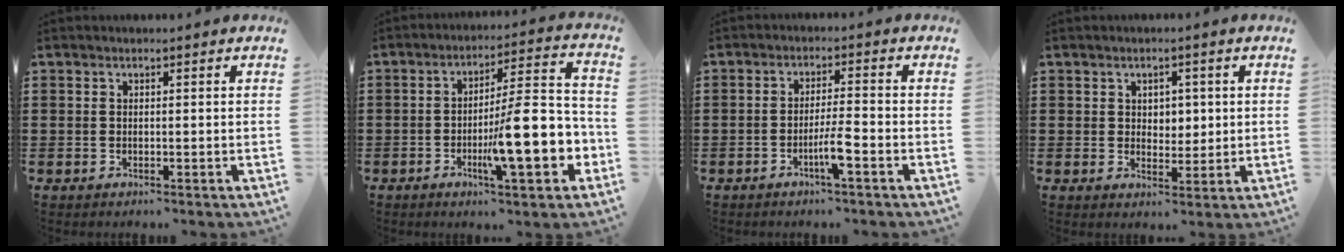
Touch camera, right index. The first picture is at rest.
{"total": 14.4, "force": [-4.1, 3.3, 13.5], "torque": [-0.198, -0.008, -0.070]}
{"total": 4.2, "force": [-2.1, 0.1, 3.7], "torque": [-0.076, -0.009, -0.042]}
{"total": 2.9, "force": [1.2, 2.5, 1.1], "torque": [-0.024, 0.009, 0.018]}